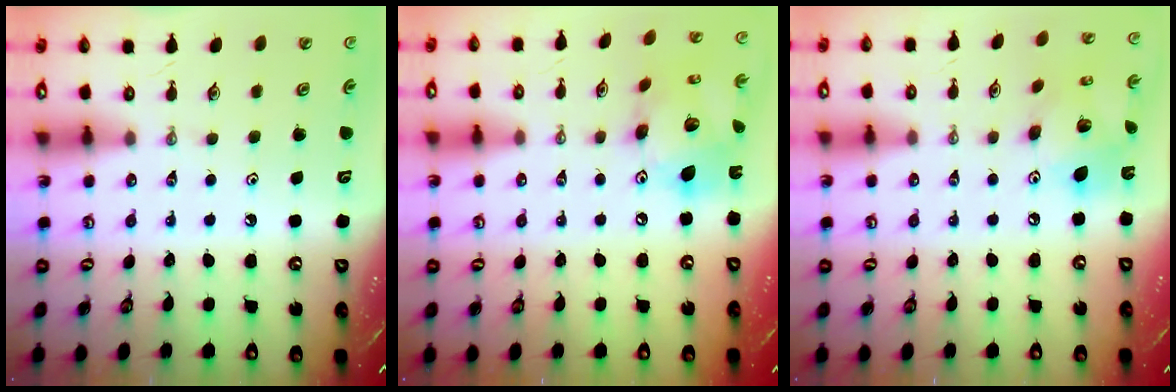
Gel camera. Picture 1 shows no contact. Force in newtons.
{"total": 16.5, "press": 16.4, "slide": 1.8}
{"total": 14.0, "press": 14.0, "slide": 1.3}